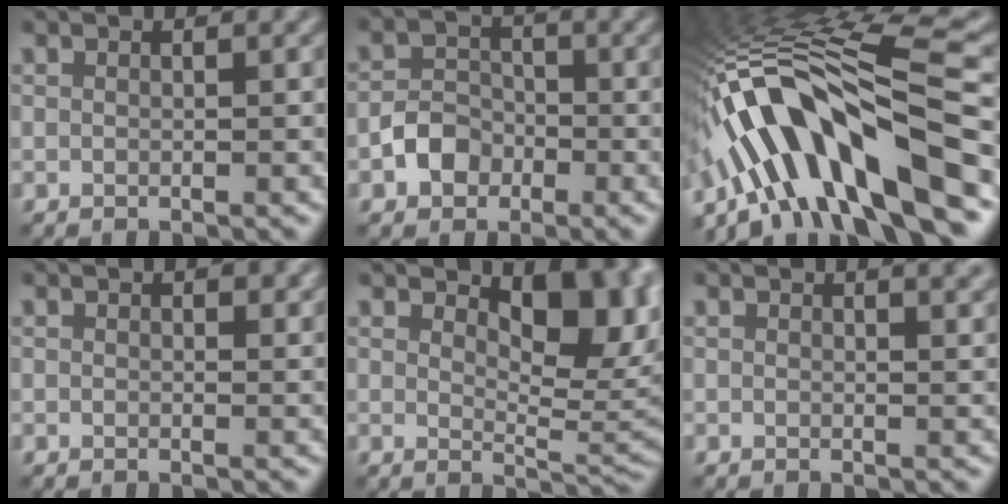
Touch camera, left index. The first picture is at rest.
{"total": 2.8, "force": [-1.7, 2.1, 0.9], "torque": [-0.016, 0.007, -0.032]}
{"total": 15.6, "force": [-6.1, 3.9, 13.8], "torque": [-0.242, 0.038, -0.093]}
{"total": 1.2, "force": [0.9, 0.3, 0.7], "torque": [-0.009, -0.002, 0.017]}
{"total": 7.6, "force": [2.8, 3.7, 6.0], "torque": [-0.085, -0.011, 0.045]}
{"total": 2.9, "force": [2.1, 1.1, 1.7], "torque": [-0.006, 0.008, 0.022]}